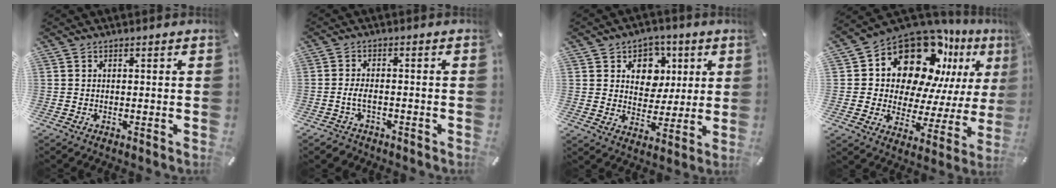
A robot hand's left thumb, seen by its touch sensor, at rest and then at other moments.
{"total": 3.6, "force": [-1.3, 2.0, 2.6], "torque": [-0.060, 0.004, -0.028]}
{"total": 9.5, "force": [3.1, 8.4, 3.3], "torque": [-0.049, -0.015, 0.056]}
{"total": 17.9, "force": [11.8, 10.5, 8.5], "torque": [-0.138, -0.098, 0.206]}